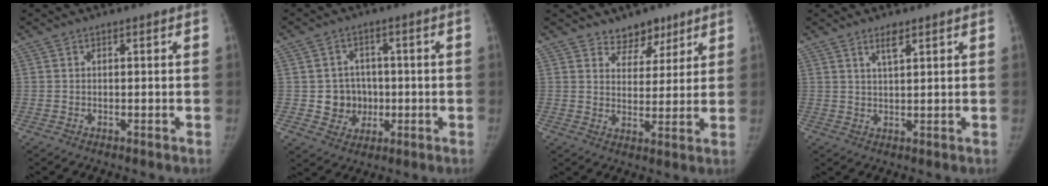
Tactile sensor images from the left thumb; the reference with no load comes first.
{"total": 6.6, "force": [-0.5, 6.3, 2.0], "torque": [0.004, 0.012, -0.001]}
{"total": 6.1, "force": [4.7, 3.7, 1.3], "torque": [0.016, -0.032, 0.075]}
{"total": 2.9, "force": [2.0, 0.5, 2.0], "torque": [-0.036, -0.011, 0.038]}